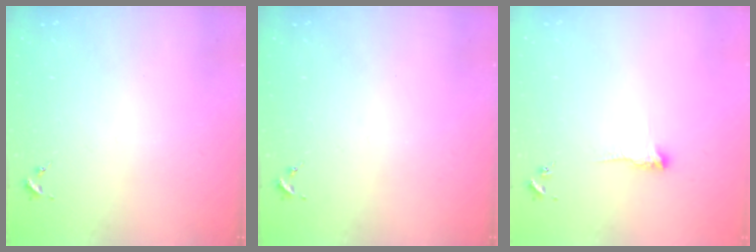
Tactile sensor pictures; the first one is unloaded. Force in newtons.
{"total": 0.0}
{"total": 4.4, "press": 4.3, "slide": 0.7}